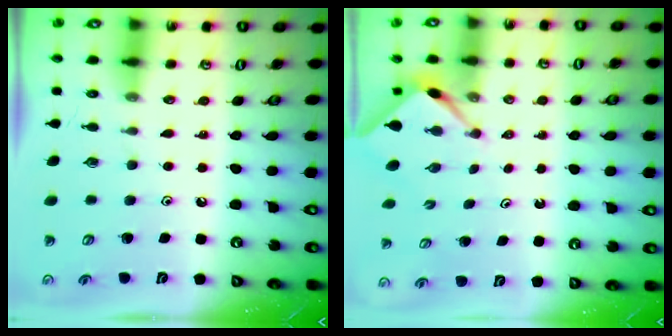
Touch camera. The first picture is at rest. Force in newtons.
{"total": 2.4, "press": 2.3, "slide": 0.3}